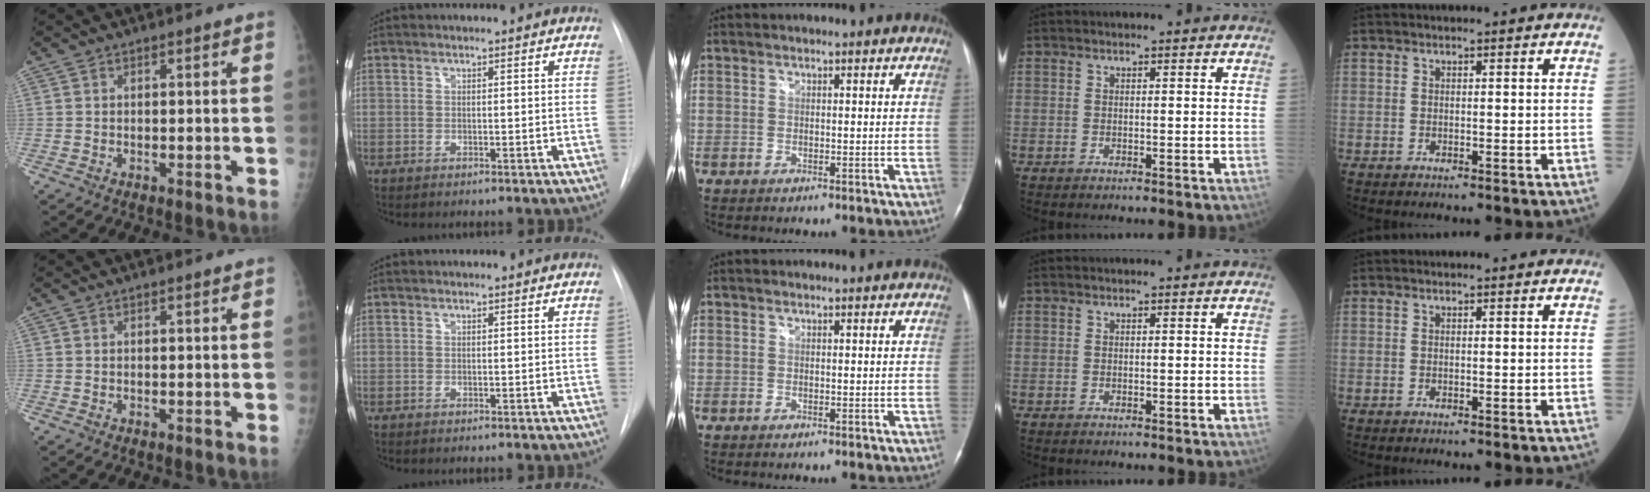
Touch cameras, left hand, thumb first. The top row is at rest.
{}